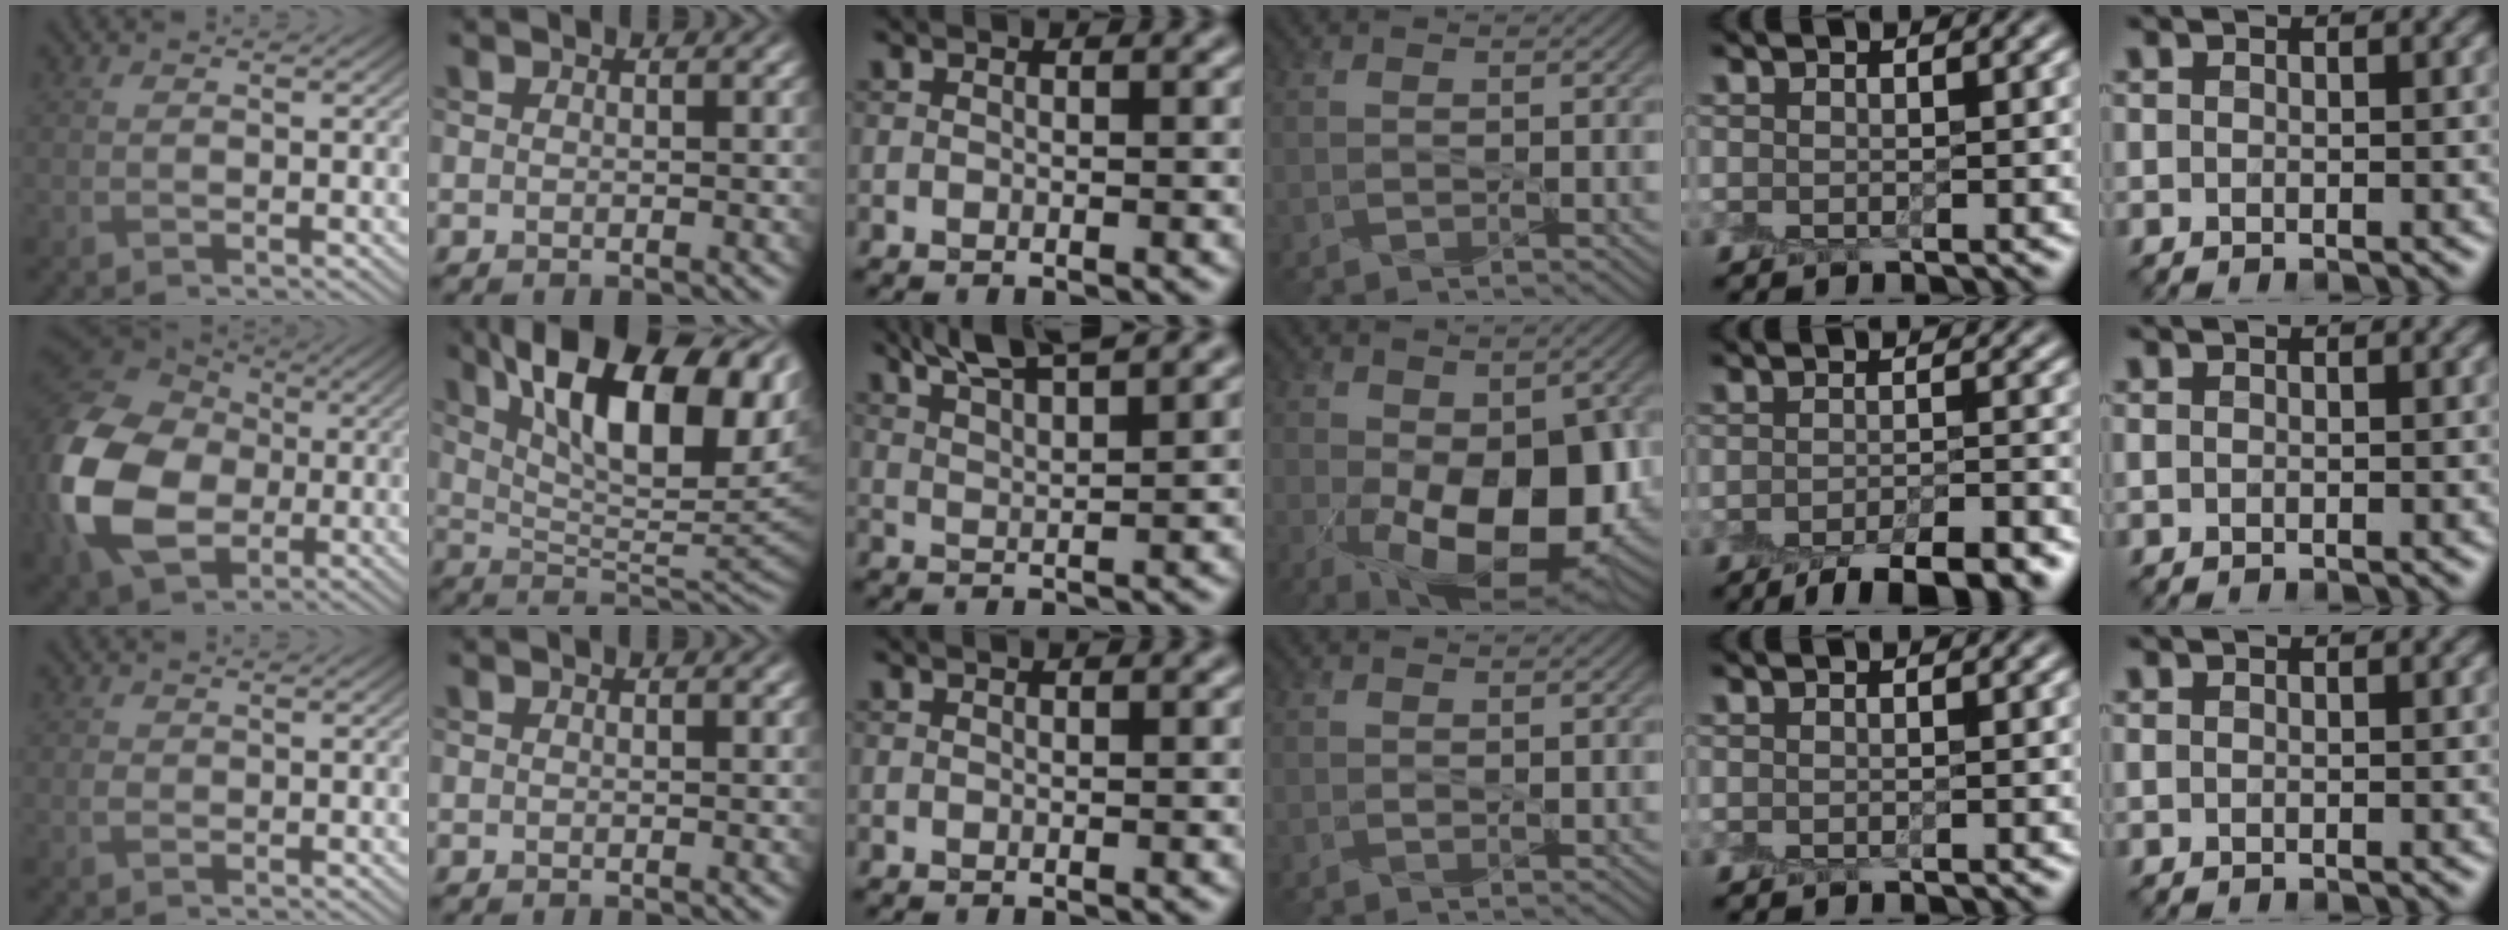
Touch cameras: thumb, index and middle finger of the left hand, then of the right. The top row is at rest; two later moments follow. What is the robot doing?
{"motion": "peel", "object": "shipping label"}